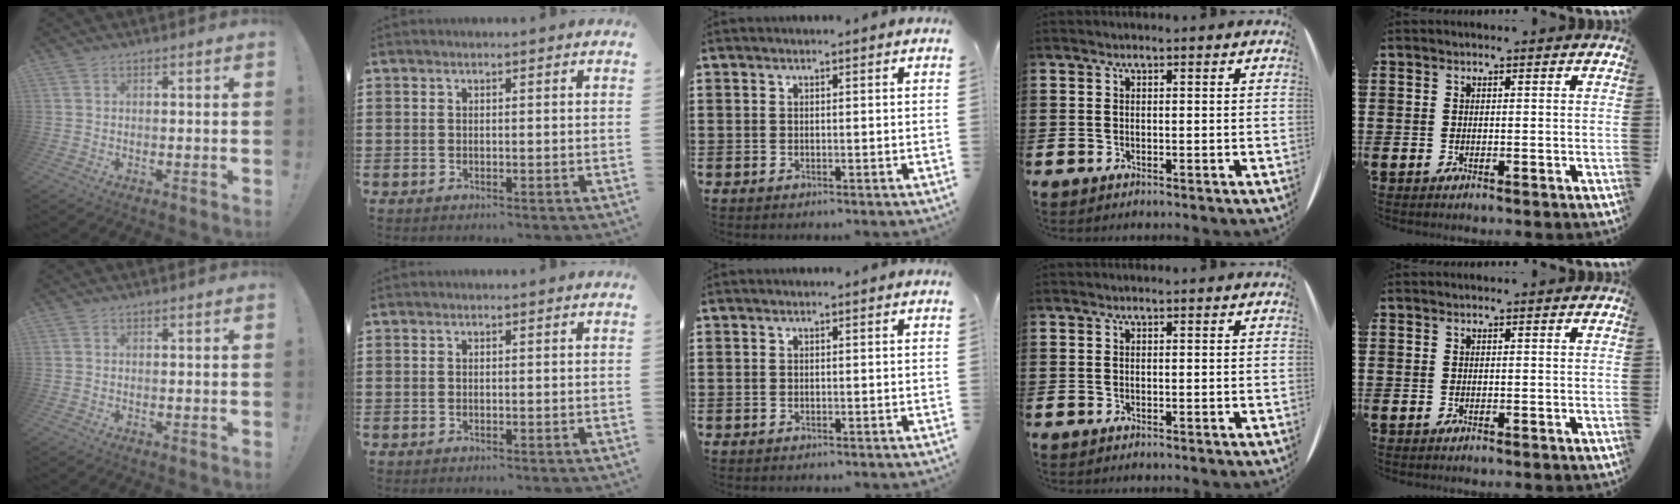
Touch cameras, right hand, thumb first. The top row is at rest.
{}